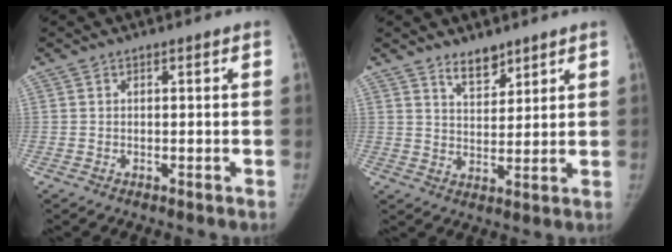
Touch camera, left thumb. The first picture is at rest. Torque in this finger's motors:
{"motor_torque": [-0.10, 0.11, 0.44, -0.27, 0.04]}